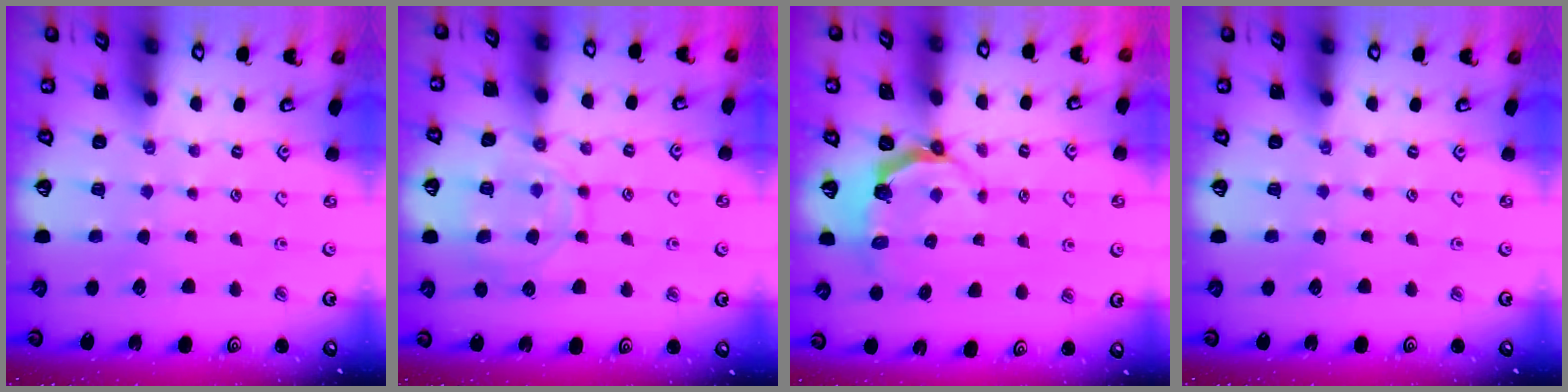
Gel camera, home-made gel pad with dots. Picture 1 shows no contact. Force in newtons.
{"total": 13.6, "press": 13.5, "slide": 1.2}
{"total": 4.4, "press": 2.9, "slide": 3.3}
{"total": 0.0}